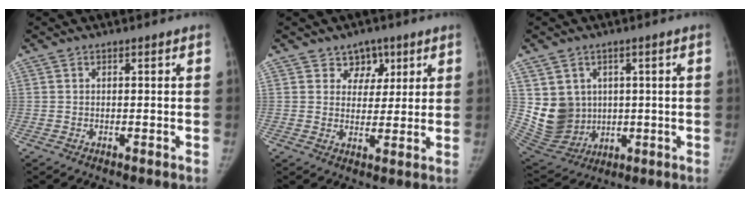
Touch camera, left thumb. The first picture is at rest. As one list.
[{"total": 5.4, "force": [3.1, 4.3, 1.1], "torque": [0.019, -0.013, 0.046]}, {"total": 11.2, "force": [1.6, 10.1, 4.4], "torque": [-0.055, -0.008, 0.063]}]